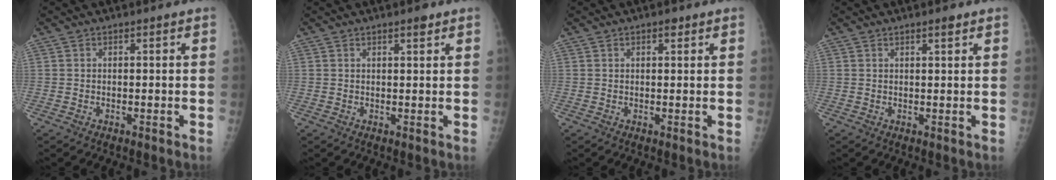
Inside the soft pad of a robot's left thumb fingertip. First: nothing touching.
{"total": 1.7, "force": [1.2, 0.5, 1.1], "torque": [-0.011, -0.005, 0.015]}
{"total": 1.5, "force": [0.9, 0.8, 1.0], "torque": [-0.007, -0.002, 0.010]}
{"total": 1.5, "force": [1.1, 0.5, 1.0], "torque": [-0.012, -0.005, 0.015]}